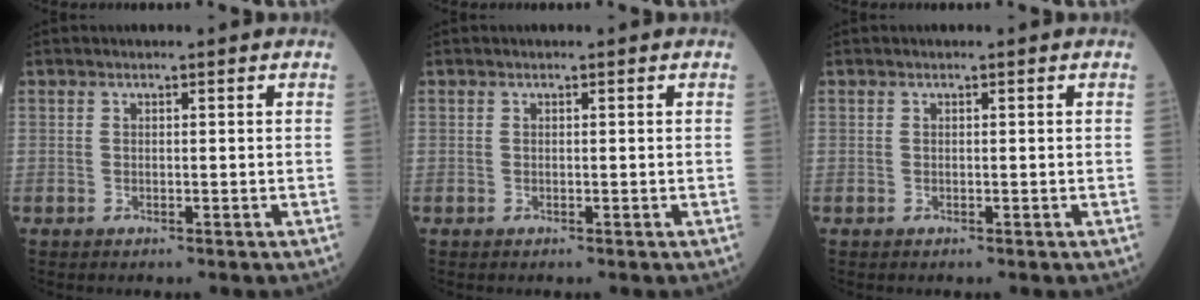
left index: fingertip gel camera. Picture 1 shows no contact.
{"total": 0.0}
{"total": 0.0}